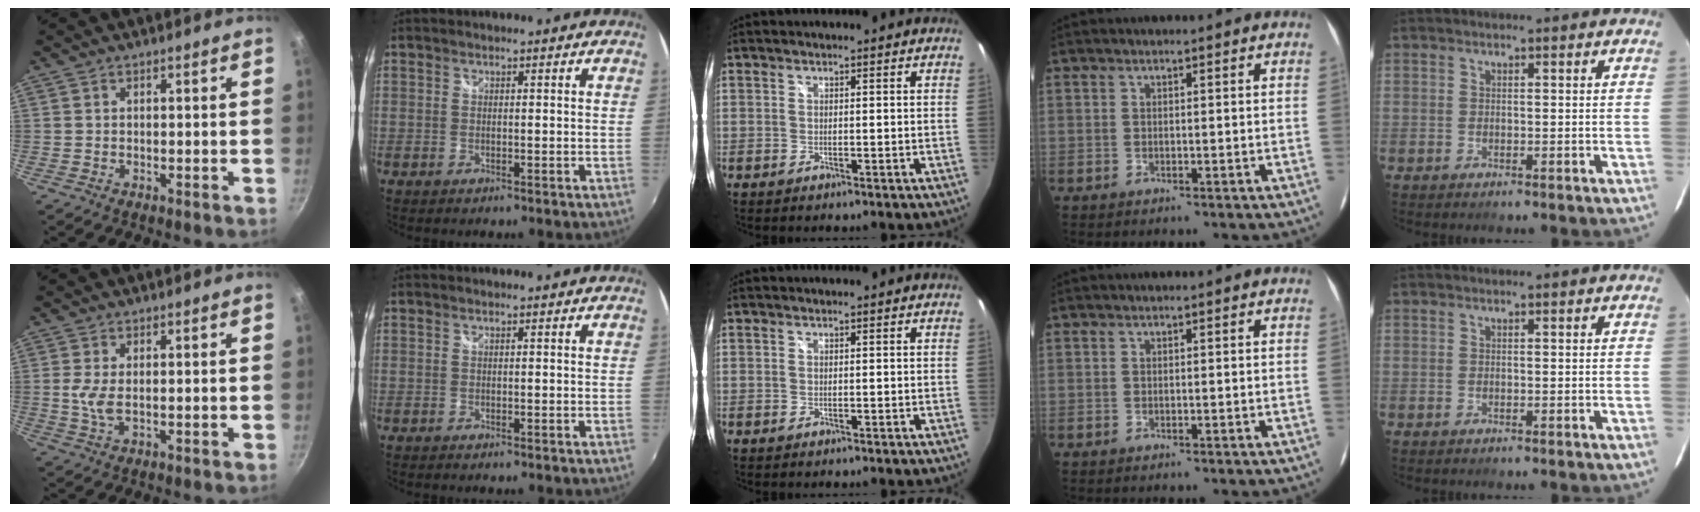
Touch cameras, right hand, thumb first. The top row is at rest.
{"thumb": {"total": 3.8, "force": [0.3, 1.8, 3.4], "torque": [-0.074, -0.003, 0.009]}}